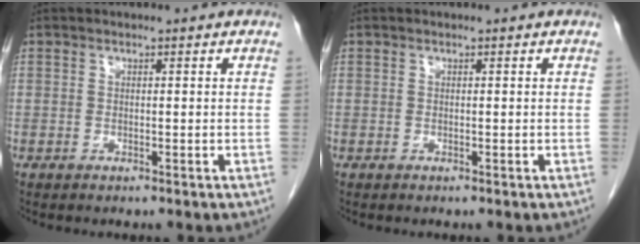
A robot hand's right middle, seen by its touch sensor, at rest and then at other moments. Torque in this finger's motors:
{"motor_torque": [-0.05, -0.22, 0.00, 0.00]}